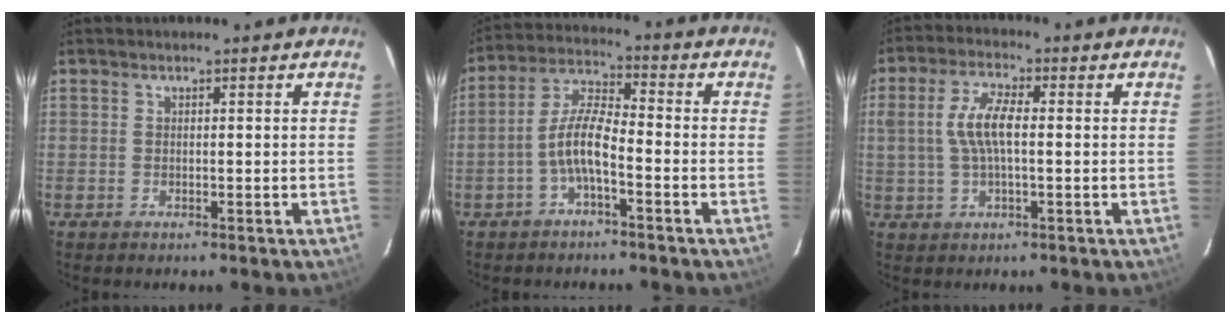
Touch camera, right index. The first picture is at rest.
{"total": 7.0, "force": [-3.0, 1.9, 6.1], "torque": [-0.132, 0.016, -0.058]}
{"total": 7.2, "force": [0.2, 2.8, 6.7], "torque": [-0.131, 0.010, 0.007]}